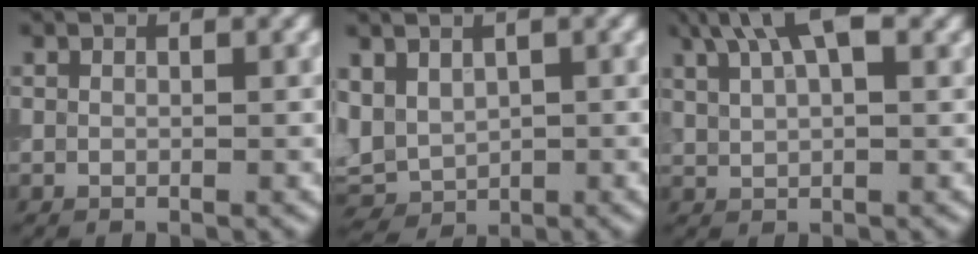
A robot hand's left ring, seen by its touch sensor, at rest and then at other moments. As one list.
[{"total": 3.2, "force": [0.6, 2.6, 1.9], "torque": [-0.043, 0.000, 0.014]}, {"total": 5.7, "force": [3.3, 2.2, 4.0], "torque": [-0.072, 0.016, 0.053]}]